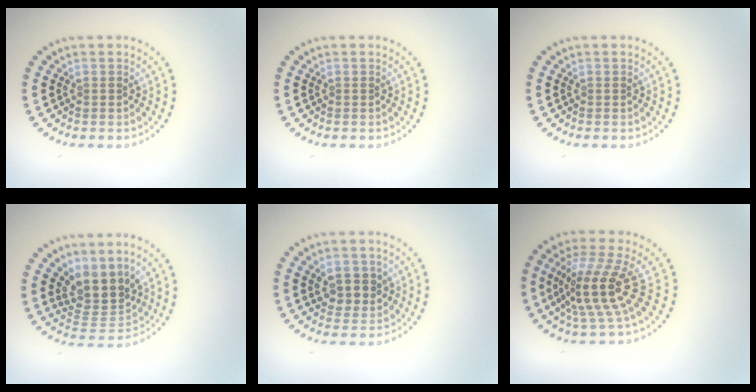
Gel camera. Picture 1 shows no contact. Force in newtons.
{"total": 0.0}
{"total": 0.0}
{"total": 4.0, "press": 3.2, "slide": 2.5}
{"total": 2.9, "press": 2.8, "slide": 0.8}
{"total": 4.6, "press": 3.4, "slide": 3.1}